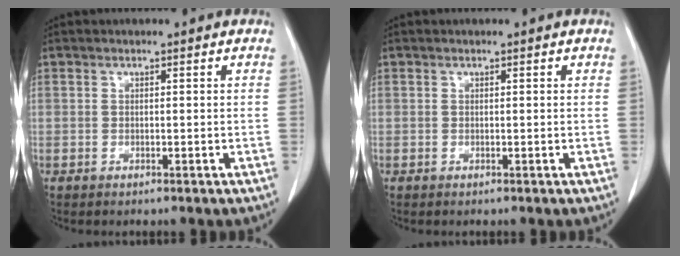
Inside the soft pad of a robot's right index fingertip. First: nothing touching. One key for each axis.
{"total": 0.0}